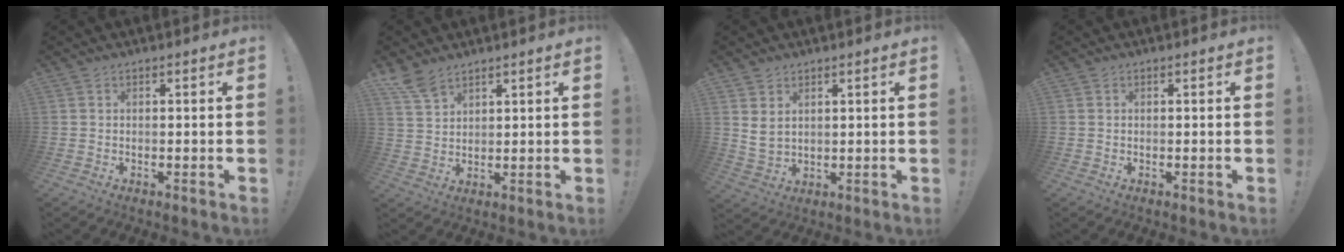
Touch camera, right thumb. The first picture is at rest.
{"total": 6.5, "force": [5.1, 2.7, 2.9], "torque": [-0.054, -0.029, 0.099]}
{"total": 4.7, "force": [2.7, 3.1, 2.3], "torque": [-0.036, -0.012, 0.053]}
{"total": 0.0}